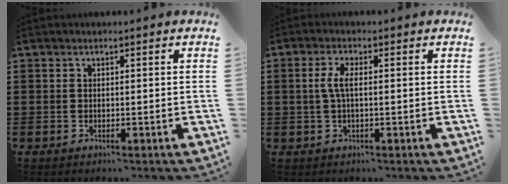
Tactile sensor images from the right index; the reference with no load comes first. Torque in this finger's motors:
{"motor_torque": [0.76, -0.07, 0.29, 0.10]}